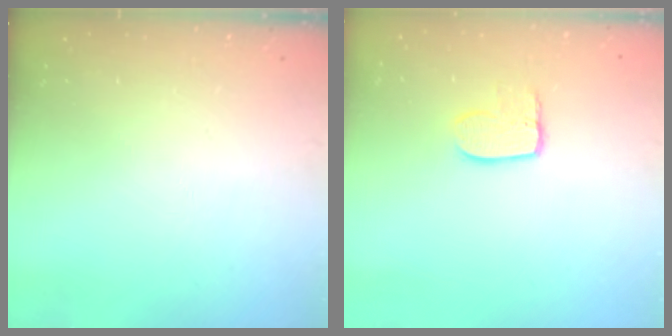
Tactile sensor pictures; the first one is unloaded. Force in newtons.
{"total": 7.7, "press": 7.7, "slide": 0.5}